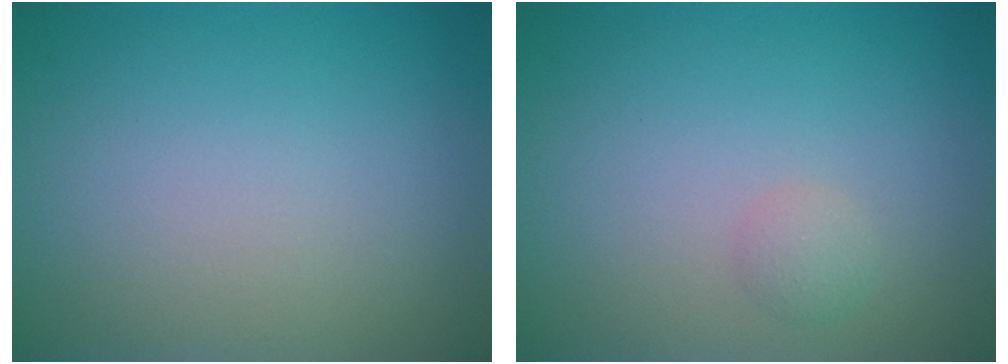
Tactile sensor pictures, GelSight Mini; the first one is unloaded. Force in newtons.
{"total": 1.0, "press": 1.0, "slide": 0.1}